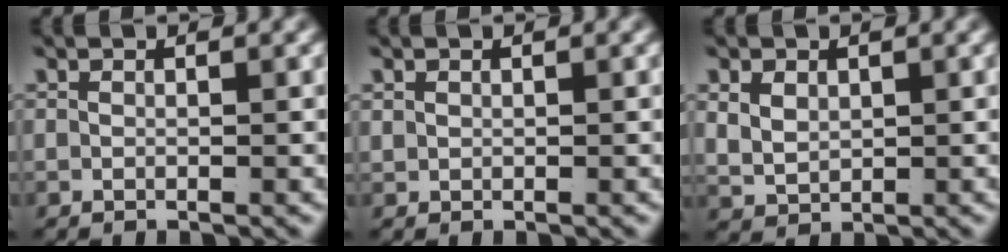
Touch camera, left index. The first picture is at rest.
{"total": 0.7, "force": [0.5, 0.4, 0.3], "torque": [-0.011, -0.005, 0.017]}
{"total": 3.3, "force": [0.8, 2.8, 1.6], "torque": [-0.048, -0.015, 0.029]}